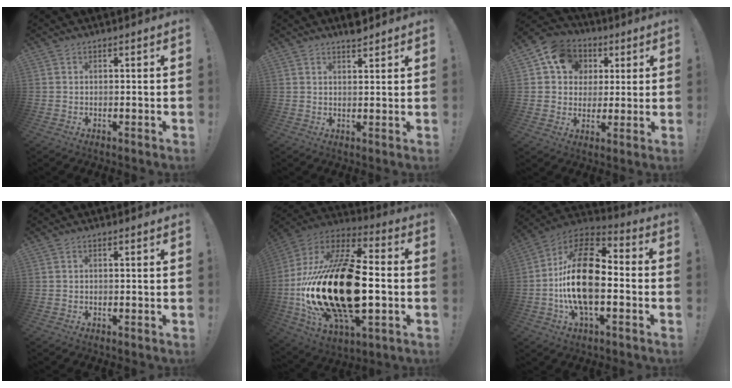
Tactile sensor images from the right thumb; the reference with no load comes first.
{"total": 3.4, "force": [3.1, 0.5, 1.3], "torque": [-0.009, -0.020, 0.050]}
{"total": 12.2, "force": [4.1, 10.5, 4.7], "torque": [-0.063, -0.011, 0.083]}
{"total": 0.0}
{"total": 33.0, "force": [-3.1, 17.4, 27.9], "torque": [-0.542, 0.012, -0.040]}
{"total": 21.3, "force": [-2.5, 11.2, 17.9], "torque": [-0.338, 0.021, -0.043]}